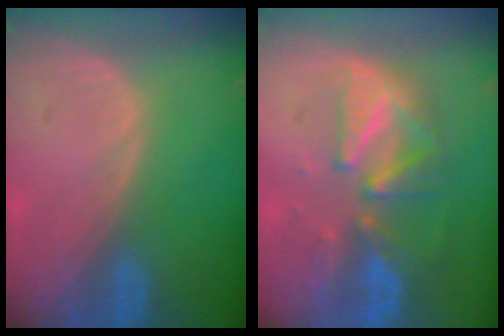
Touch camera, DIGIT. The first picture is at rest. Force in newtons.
{"total": 9.3, "press": 8.5, "slide": 3.7}